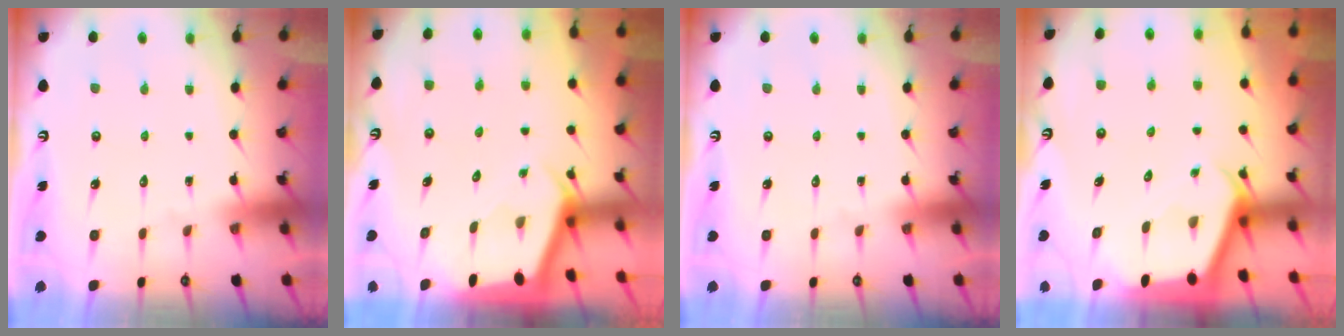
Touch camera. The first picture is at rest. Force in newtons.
{"total": 2.2, "press": 2.2, "slide": 0.1}
{"total": 0.0}
{"total": 2.5, "press": 2.5, "slide": 0.3}